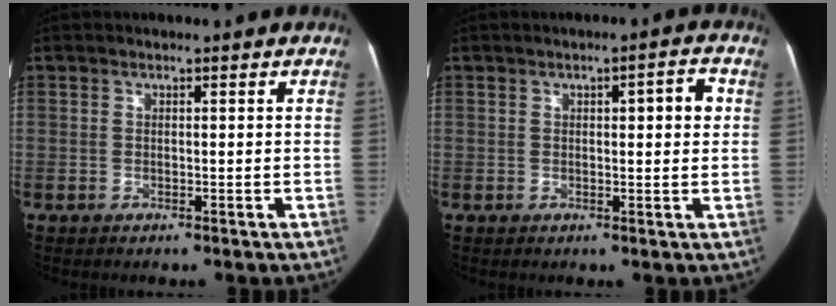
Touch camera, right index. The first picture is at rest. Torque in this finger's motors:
{"motor_torque": [-0.09, 0.12, -0.08, 0.00]}